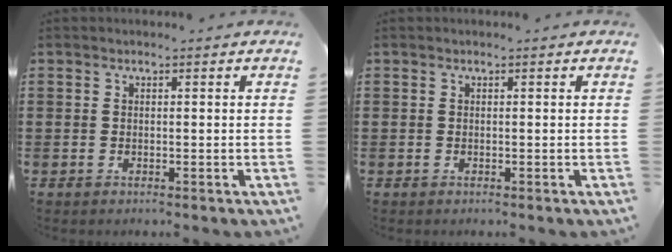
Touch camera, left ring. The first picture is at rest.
{"total": 0.0}